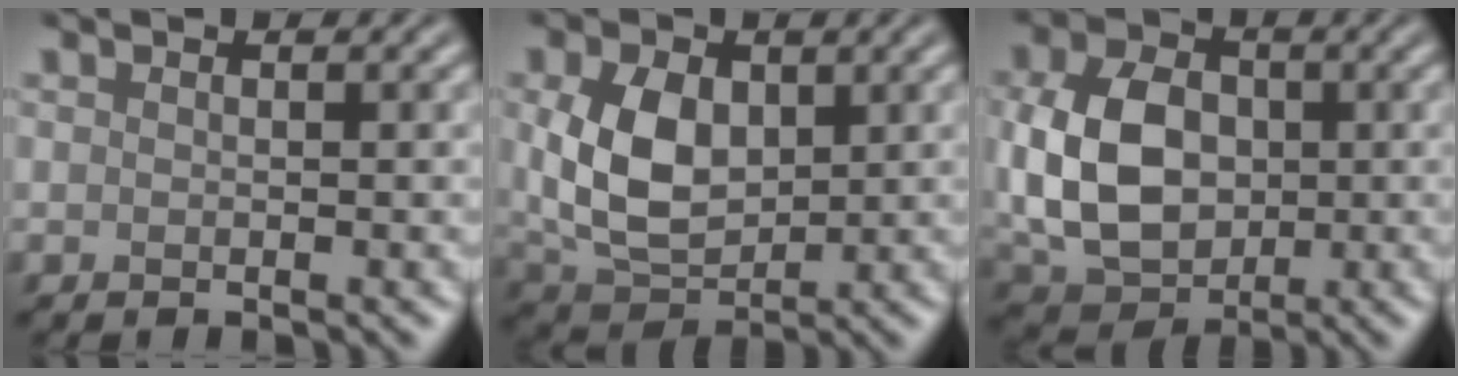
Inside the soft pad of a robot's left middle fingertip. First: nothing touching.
{"total": 6.8, "force": [1.0, 4.7, 4.8], "torque": [-0.107, -0.001, 0.024]}
{"total": 9.1, "force": [0.1, 6.7, 6.2], "torque": [-0.140, -0.003, -0.003]}